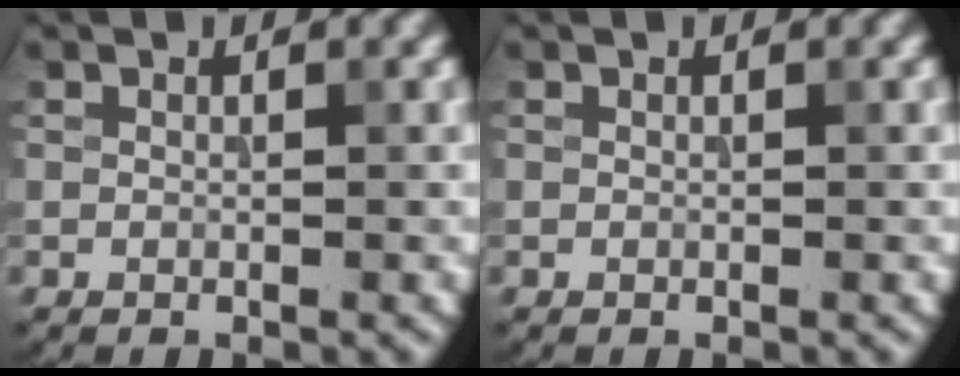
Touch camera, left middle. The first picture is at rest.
{"total": 0.0}